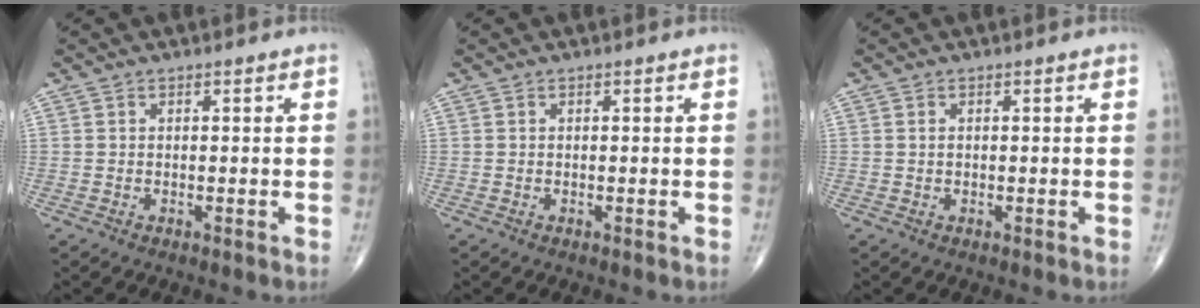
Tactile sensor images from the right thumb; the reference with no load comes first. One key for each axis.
{"total": 0.0}
{"total": 0.7, "fx": 0.2, "fy": 0.5, "fz": 0.5, "tx": -0.009, "ty": 0.002, "tz": 0.005}